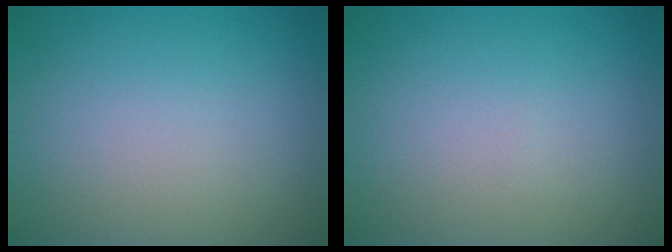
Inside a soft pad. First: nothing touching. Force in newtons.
{"total": 0.0}